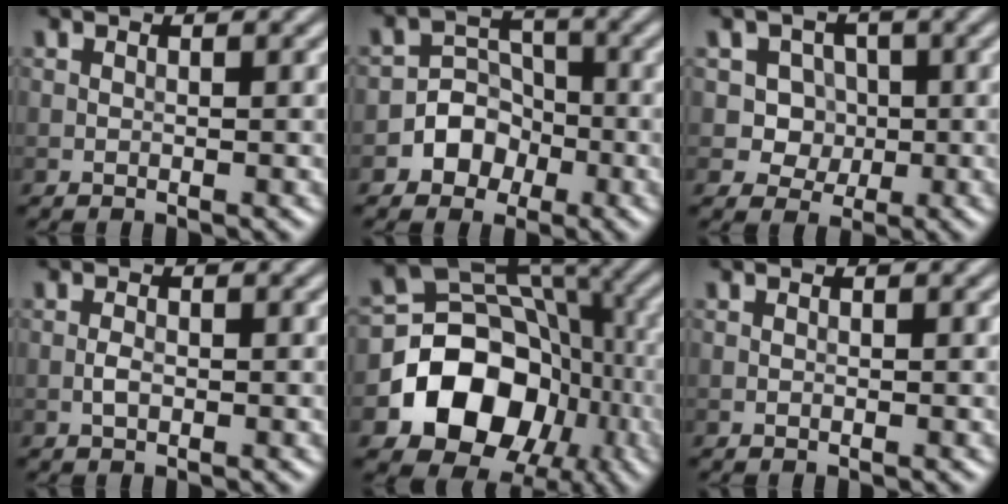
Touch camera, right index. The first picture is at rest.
{"total": 4.6, "force": [-2.1, 4.0, 1.2], "torque": [0.021, 0.013, -0.058]}
{"total": 3.7, "force": [0.2, 3.3, 1.5], "torque": [-0.007, 0.003, -0.004]}
{"total": 1.1, "force": [-0.3, 0.6, 0.9], "torque": [-0.018, 0.001, -0.008]}
{"total": 12.1, "force": [-3.8, 9.6, 6.3], "torque": [-0.096, -0.001, -0.067]}
{"total": 0.0}